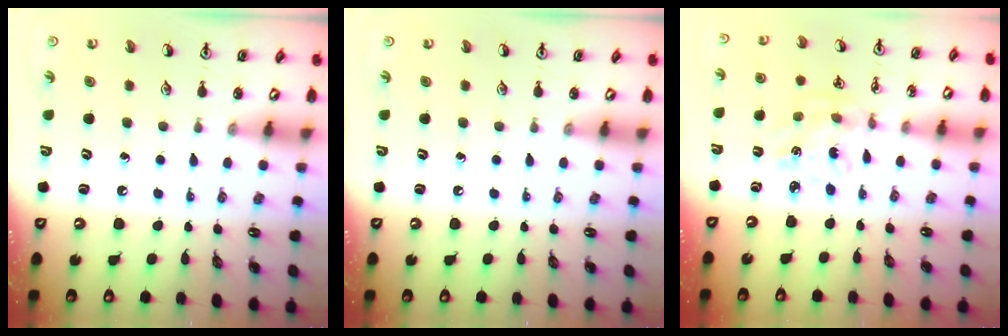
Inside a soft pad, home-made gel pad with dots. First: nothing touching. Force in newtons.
{"total": 0.0}
{"total": 1.8, "press": 1.8, "slide": 0.1}